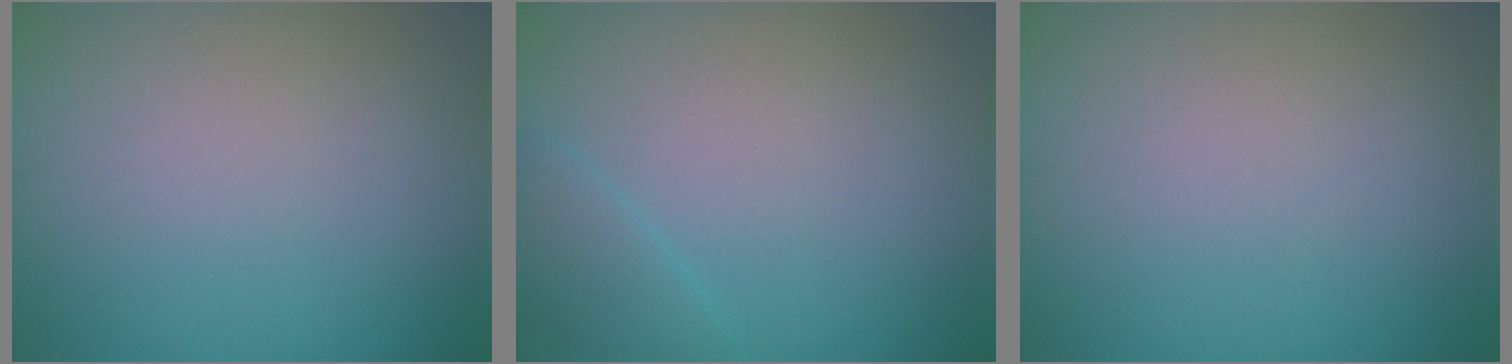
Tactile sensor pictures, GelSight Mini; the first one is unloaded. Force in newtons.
{"total": 1.7, "press": 1.7, "slide": 0.1}
{"total": 0.0}